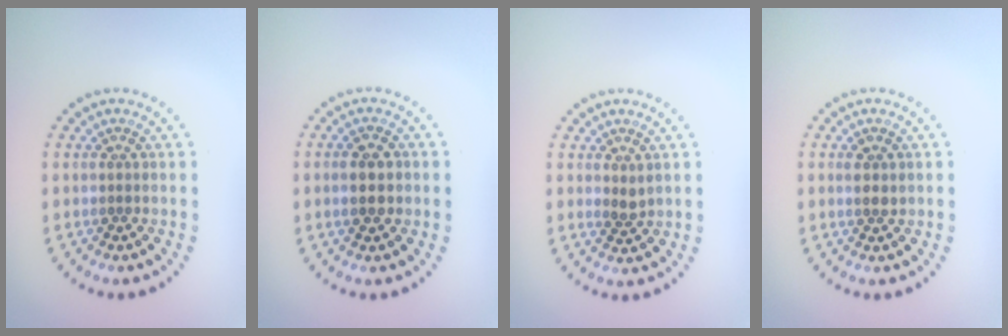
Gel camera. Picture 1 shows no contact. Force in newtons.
{"total": 2.6, "press": 2.6, "slide": 0.1}
{"total": 1.1, "press": 1.0, "slide": 0.4}
{"total": 1.5, "press": 1.3, "slide": 0.6}